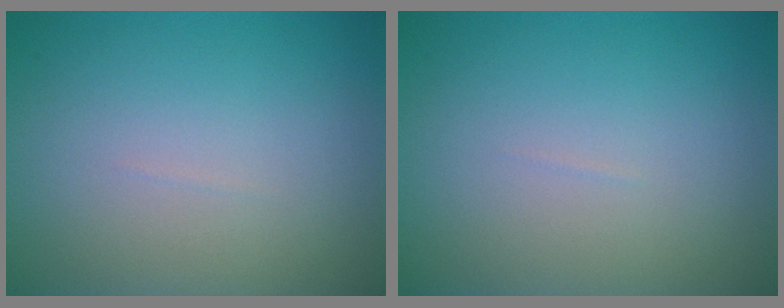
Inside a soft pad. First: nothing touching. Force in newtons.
{"total": 0.0}